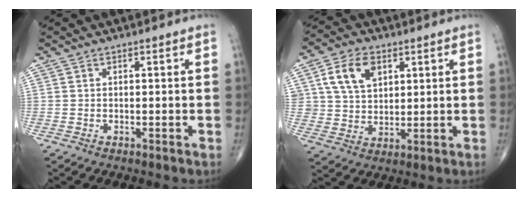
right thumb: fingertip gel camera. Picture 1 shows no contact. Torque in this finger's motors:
{"motor_torque": [1.23, 1.15, 0.71, 0.21, 0.05]}